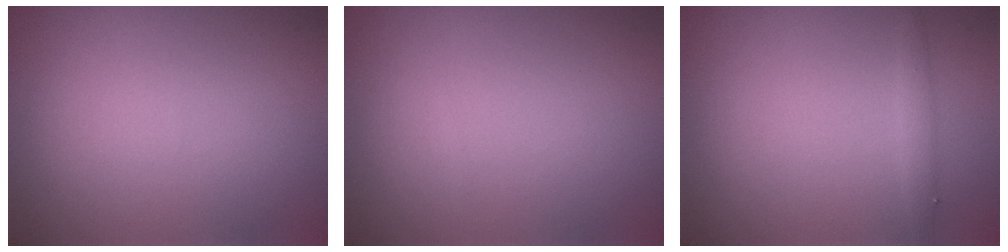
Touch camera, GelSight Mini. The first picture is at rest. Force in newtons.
{"total": 0.0}
{"total": 1.0, "press": 1.0, "slide": 0.1}